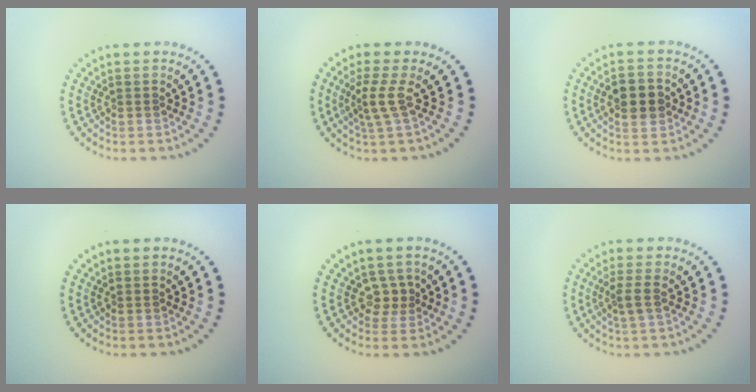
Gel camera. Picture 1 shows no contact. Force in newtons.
{"total": 2.3, "press": 1.5, "slide": 1.8}
{"total": 3.7, "press": 3.7, "slide": 0.1}
{"total": 0.0}
{"total": 1.8, "press": 1.4, "slide": 1.1}
{"total": 1.6, "press": 1.3, "slide": 0.9}